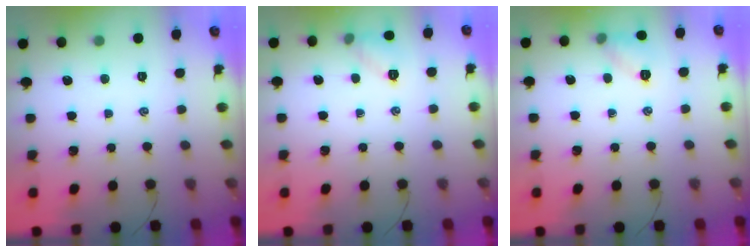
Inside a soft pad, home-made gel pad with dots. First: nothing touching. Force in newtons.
{"total": 6.3, "press": 6.1, "slide": 1.8}
{"total": 6.5, "press": 6.5, "slide": 0.8}